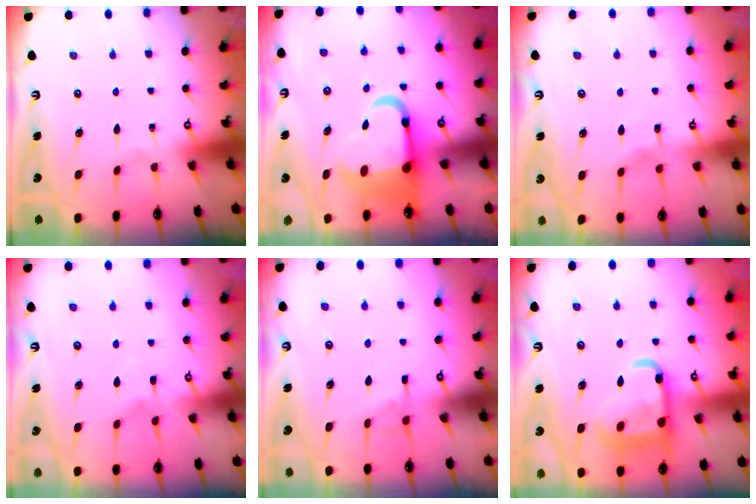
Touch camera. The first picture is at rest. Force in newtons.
{"total": 12.8, "press": 12.7, "slide": 1.7}
{"total": 3.5, "press": 3.5, "slide": 0.4}
{"total": 2.8, "press": 2.8, "slide": 0.5}
{"total": 3.6, "press": 3.6, "slide": 0.5}
{"total": 16.3, "press": 16.3, "slide": 1.6}